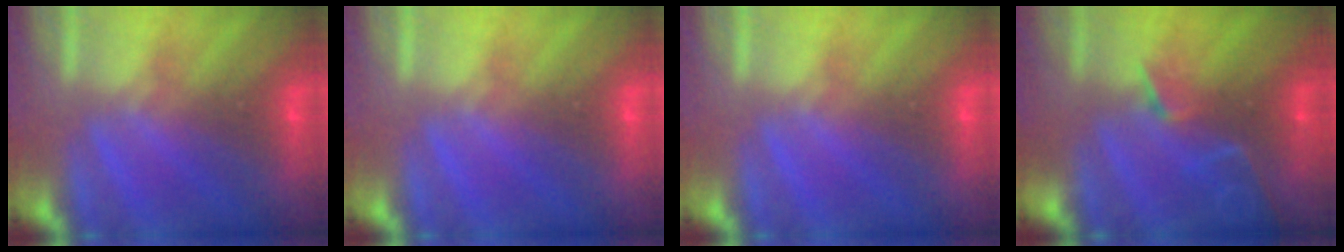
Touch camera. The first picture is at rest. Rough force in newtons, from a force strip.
{"total": 0.0}
{"total": 0.0}
{"total": 2.1}